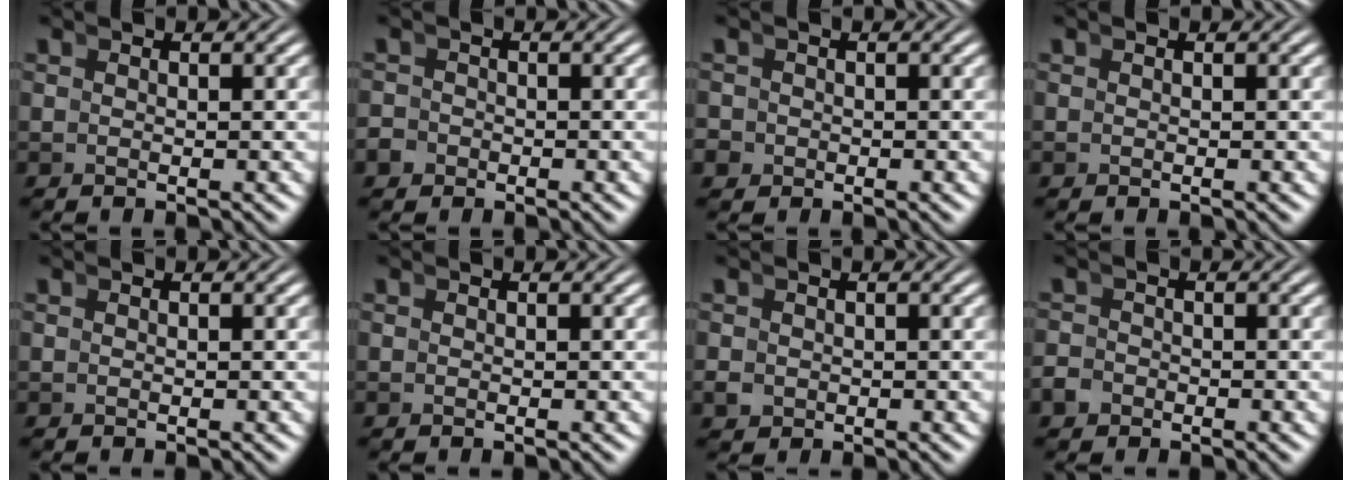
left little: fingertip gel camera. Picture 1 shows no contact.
{"total": 1.6, "force": [-1.1, 1.1, 0.0], "torque": [0.004, -0.010, -0.018]}
{"total": 1.9, "force": [-0.8, 1.7, 0.3], "torque": [-0.008, -0.012, -0.012]}
{"total": 0.0}
{"total": 0.0}
{"total": 0.0}
{"total": 1.0, "force": [-0.5, 0.9, 0.2], "torque": [-0.006, -0.009, -0.003]}
{"total": 1.4, "force": [-1.2, 0.8, 0.0], "torque": [0.004, -0.009, -0.020]}